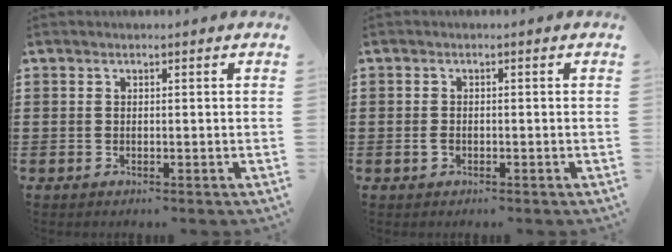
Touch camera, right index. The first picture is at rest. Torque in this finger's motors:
{"motor_torque": [1.30, 0.84, 0.12, 0.00]}